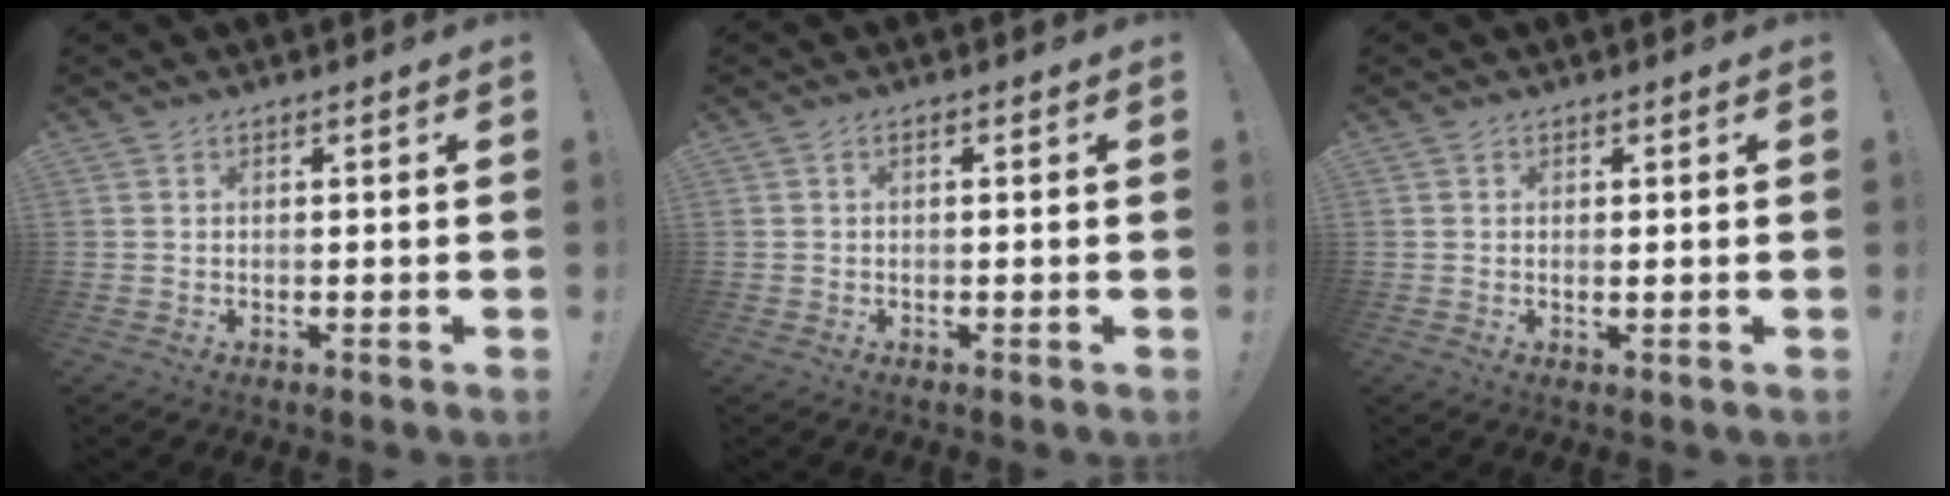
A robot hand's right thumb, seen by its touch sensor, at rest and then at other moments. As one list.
[{"total": 0.9, "force": [-0.5, 0.5, 0.5], "torque": [-0.013, 0.004, -0.008]}, {"total": 0.8, "force": [0.4, 0.1, 0.7], "torque": [0.001, -0.007, 0.004]}]